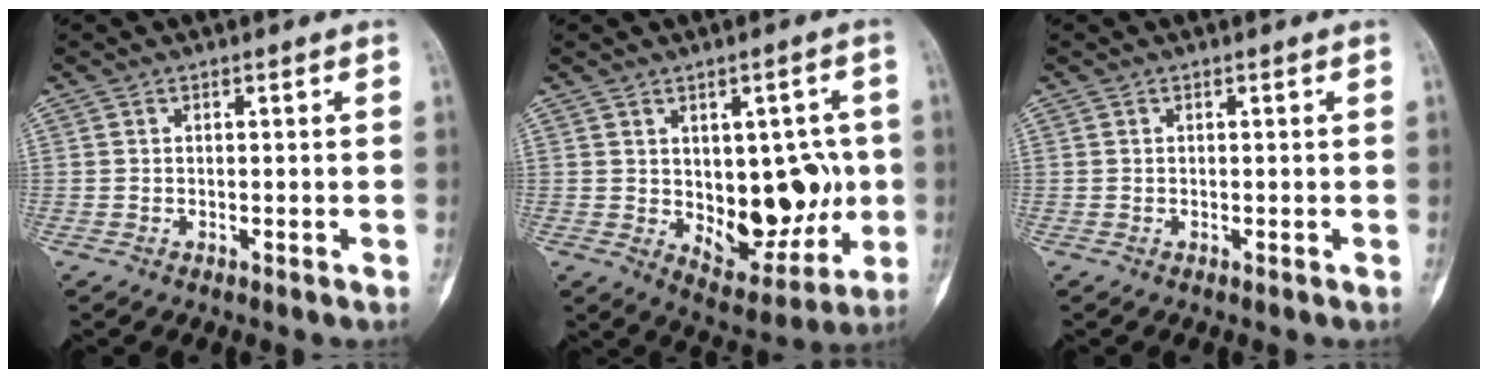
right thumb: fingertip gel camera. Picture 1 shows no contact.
{"total": 14.7, "force": [-0.2, 8.5, 12.0], "torque": [-0.112, -0.008, 0.019]}
{"total": 0.0}